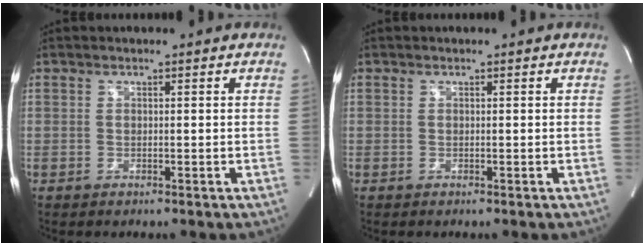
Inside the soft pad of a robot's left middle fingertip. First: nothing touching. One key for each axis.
{"total": 0.0}